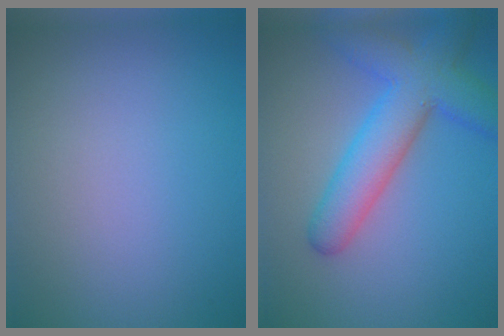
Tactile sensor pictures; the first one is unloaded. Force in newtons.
{"total": 7.0, "press": 7.0, "slide": 0.3}